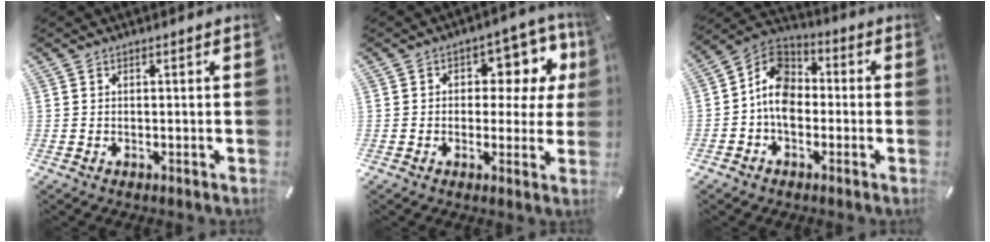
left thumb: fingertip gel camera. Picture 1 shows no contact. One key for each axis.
{"total": 9.7, "fx": 2.8, "fy": 6.5, "fz": 6.7, "tx": -0.075, "ty": -0.017, "tz": 0.043}
{"total": 9.3, "fx": -2.4, "fy": 6.9, "fz": 5.7, "tx": -0.129, "ty": 0.012, "tz": -0.048}